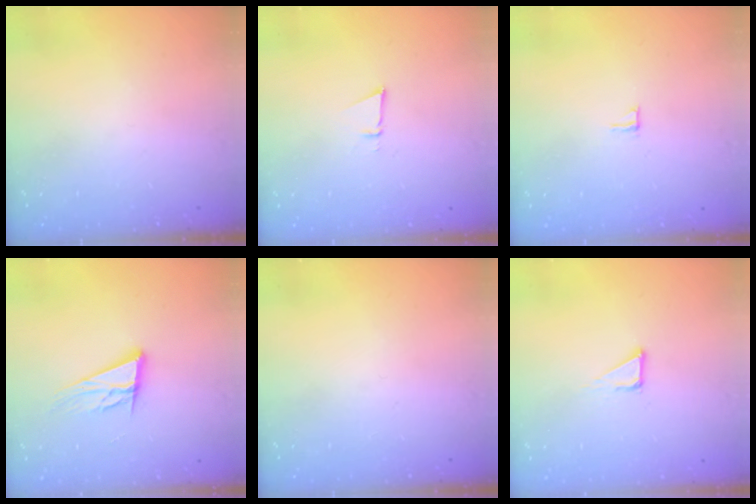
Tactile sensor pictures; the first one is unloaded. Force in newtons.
{"total": 2.6, "press": 2.5, "slide": 0.8}
{"total": 4.3, "press": 4.3, "slide": 0.3}
{"total": 13.6, "press": 13.1, "slide": 3.6}
{"total": 0.0}
{"total": 3.5, "press": 3.5, "slide": 0.2}